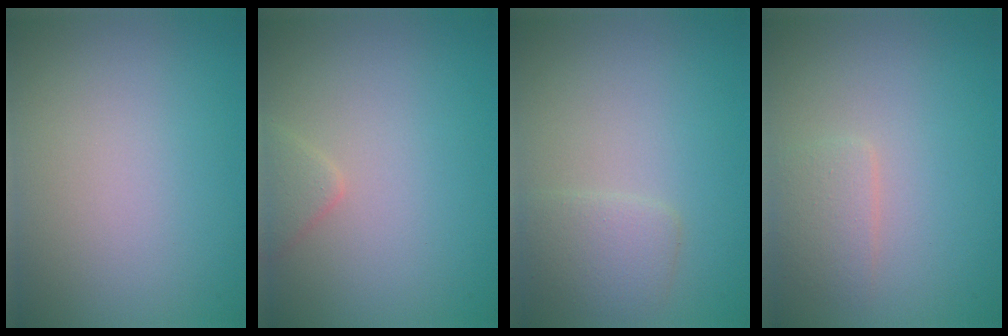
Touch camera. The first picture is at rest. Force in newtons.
{"total": 1.5, "press": 1.5, "slide": 0.1}
{"total": 2.2, "press": 2.2, "slide": 0.1}
{"total": 1.8, "press": 1.8, "slide": 0.0}